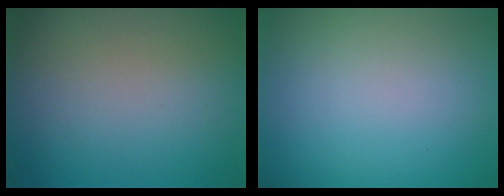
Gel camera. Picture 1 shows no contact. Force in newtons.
{"total": 0.0}